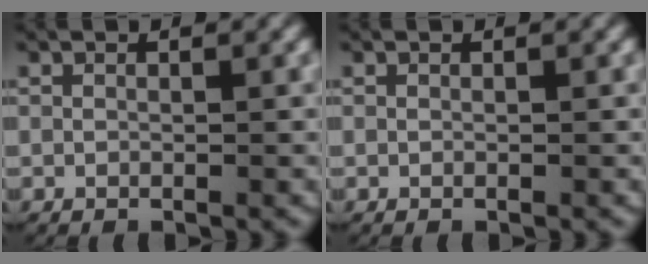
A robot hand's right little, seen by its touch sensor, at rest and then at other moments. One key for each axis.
{"total": 0.0}